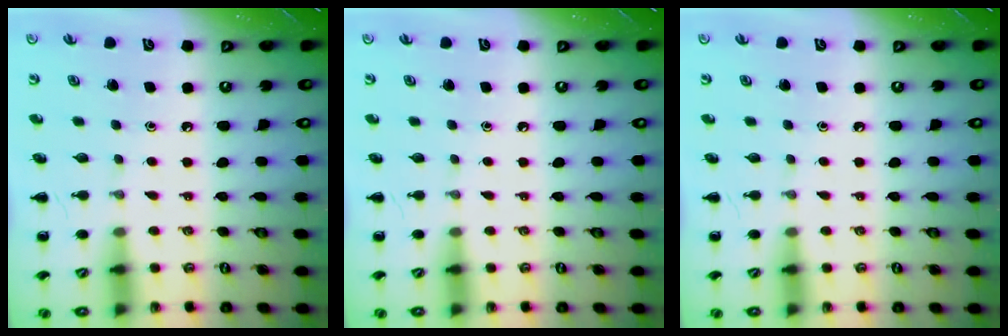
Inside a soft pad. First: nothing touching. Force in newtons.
{"total": 0.0}
{"total": 0.0}